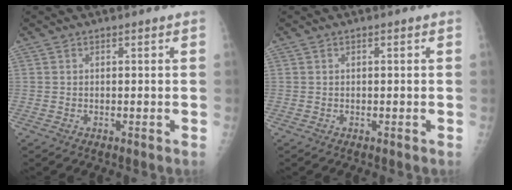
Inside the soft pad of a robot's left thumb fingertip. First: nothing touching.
{"total": 0.0}